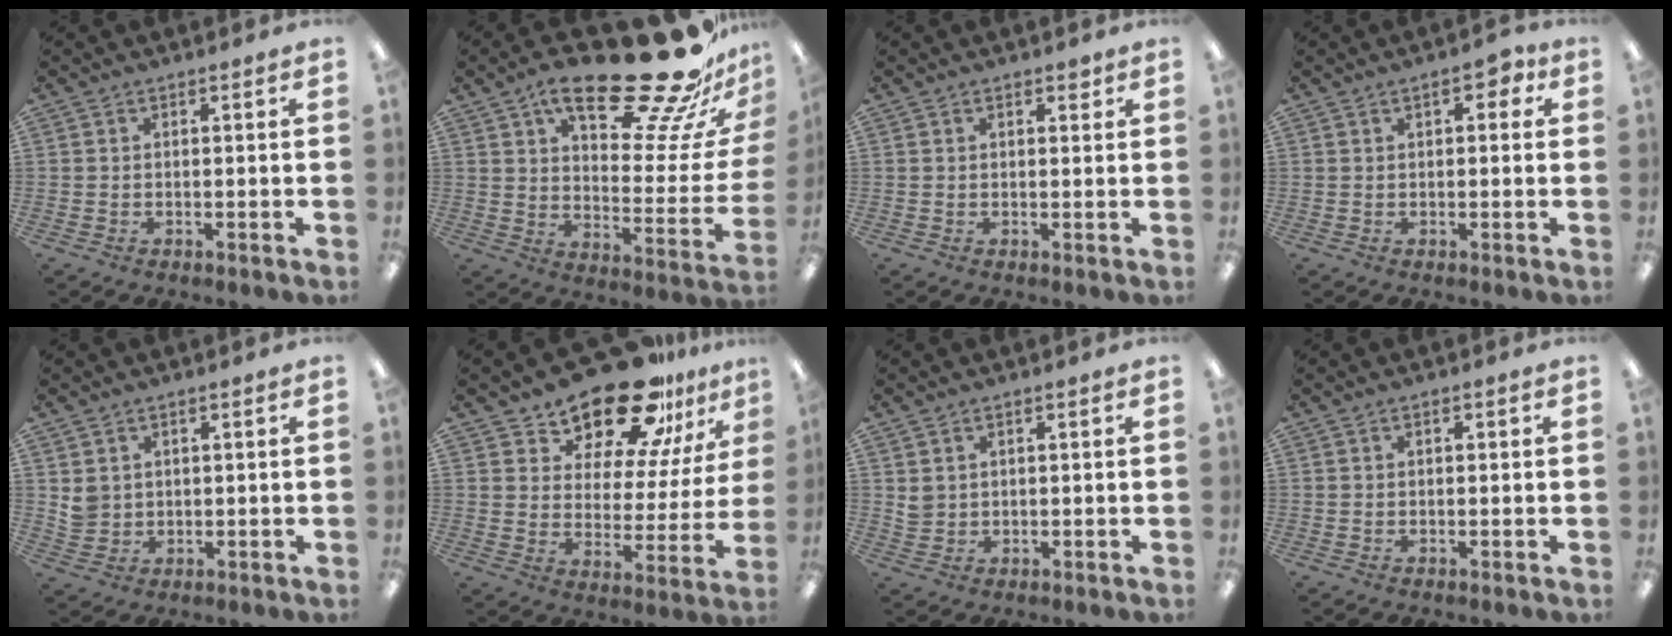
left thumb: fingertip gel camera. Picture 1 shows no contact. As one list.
[{"total": 28.6, "force": [19.6, 9.1, 18.7], "torque": [-0.256, -0.140, 0.313]}, {"total": 1.7, "force": [1.0, 0.9, 1.0], "torque": [-0.004, -0.004, 0.014]}, {"total": 4.3, "force": [1.8, 2.1, 3.3], "torque": [-0.044, 0.000, 0.025]}, {"total": 3.9, "force": [1.6, 3.5, 0.6], "torque": [-0.013, 0.001, 0.031]}, {"total": 20.1, "force": [16.9, 7.3, 8.0], "torque": [-0.136, -0.130, 0.296]}, {"total": 2.9, "force": [1.4, 2.5, 0.6], "torque": [-0.016, 0.005, 0.028]}, {"total": 0.8, "force": [0.4, 0.5, 0.5], "torque": [-0.002, 0.000, 0.005]}]